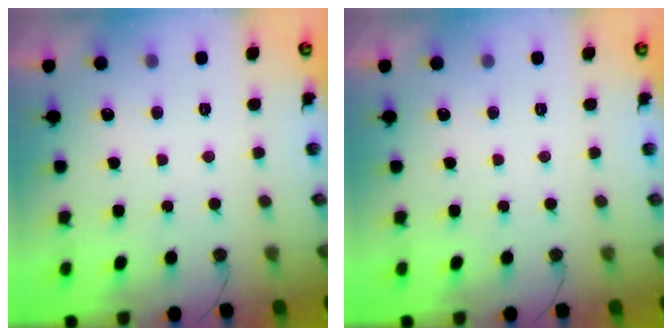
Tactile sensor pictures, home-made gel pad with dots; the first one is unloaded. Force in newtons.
{"total": 0.0}